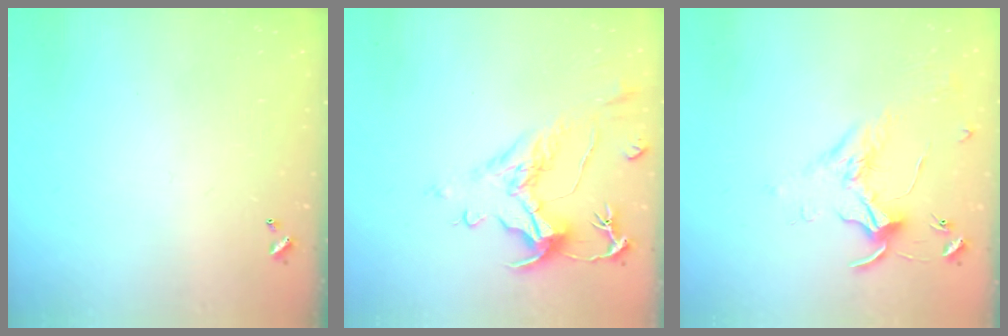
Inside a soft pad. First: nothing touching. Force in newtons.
{"total": 1.5, "press": 0.4, "slide": 1.4}
{"total": 1.8, "press": 1.7, "slide": 0.4}